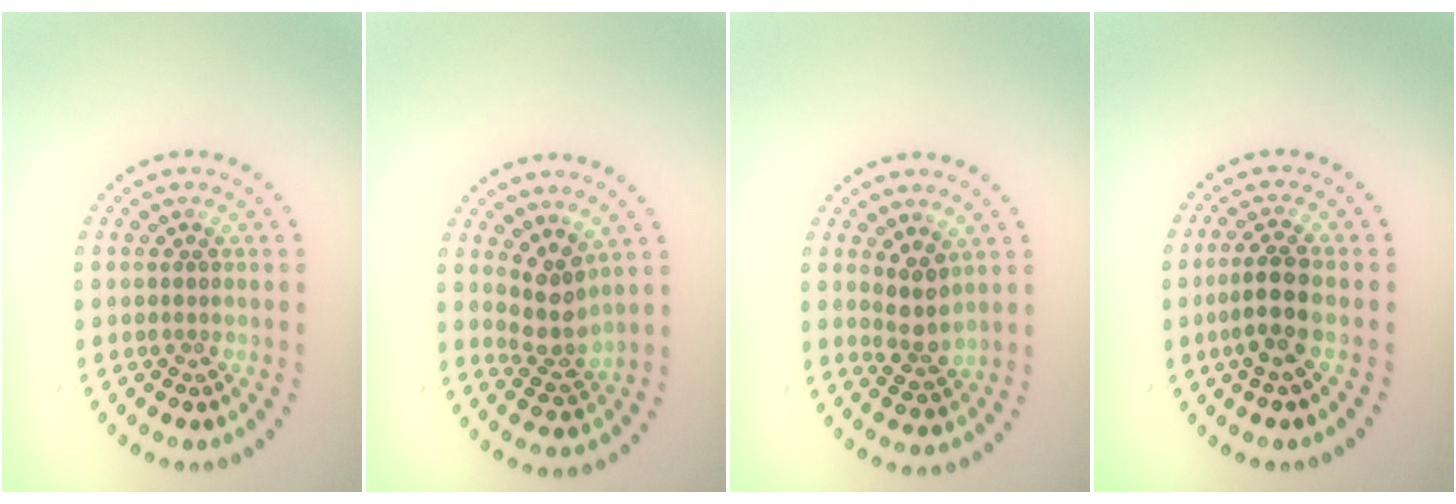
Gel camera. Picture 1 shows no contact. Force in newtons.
{"total": 3.0, "press": 2.4, "slide": 1.8}
{"total": 2.4, "press": 2.0, "slide": 1.3}
{"total": 2.9, "press": 2.5, "slide": 1.3}